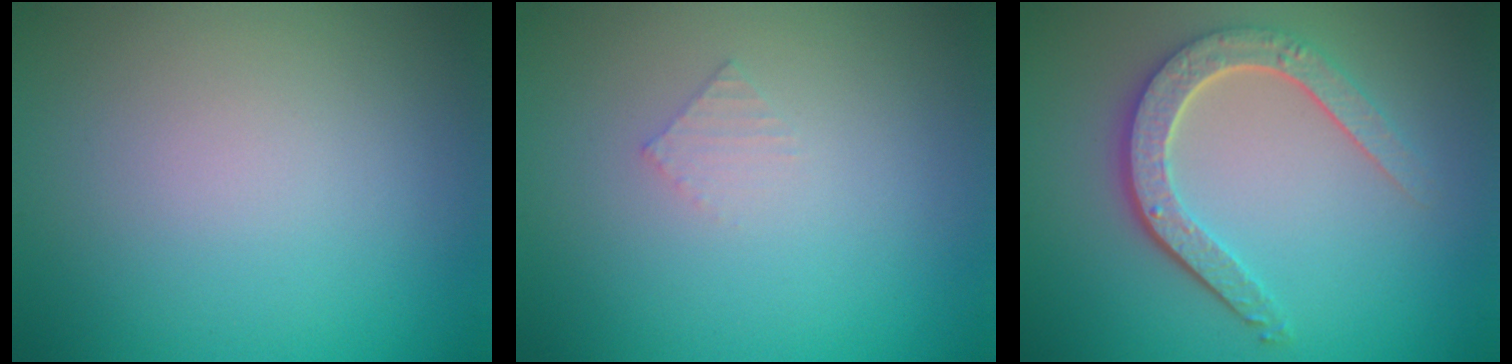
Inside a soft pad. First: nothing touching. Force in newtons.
{"total": 0.8, "press": 0.8, "slide": 0.1}
{"total": 4.7, "press": 3.6, "slide": 3.0}